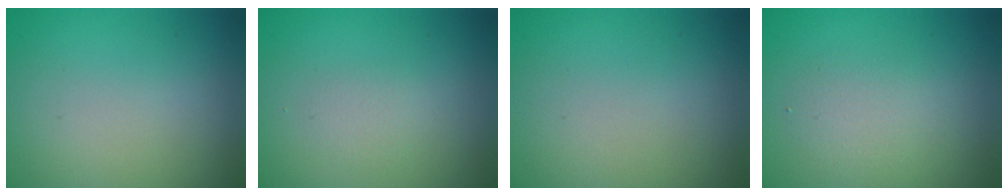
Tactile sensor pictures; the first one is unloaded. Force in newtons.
{"total": 0.9, "press": 0.9, "slide": 0.1}
{"total": 0.0}
{"total": 2.5, "press": 2.5, "slide": 0.1}